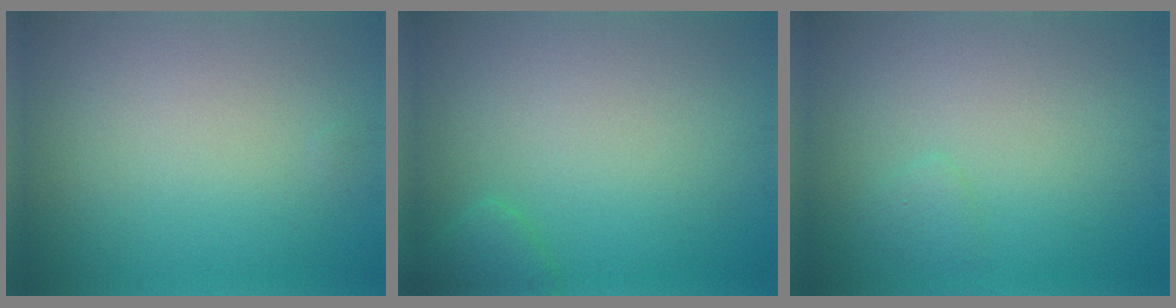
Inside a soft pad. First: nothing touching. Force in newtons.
{"total": 1.6, "press": 1.6, "slide": 0.1}
{"total": 0.8, "press": 0.8, "slide": 0.1}